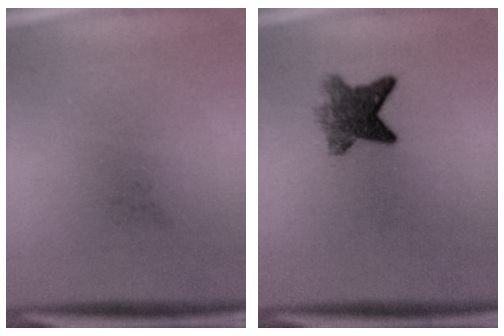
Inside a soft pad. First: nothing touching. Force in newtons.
{"total": 5.6}